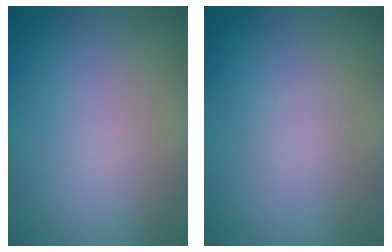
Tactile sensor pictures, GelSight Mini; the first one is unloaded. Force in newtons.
{"total": 1.0, "press": 1.0, "slide": 0.0}